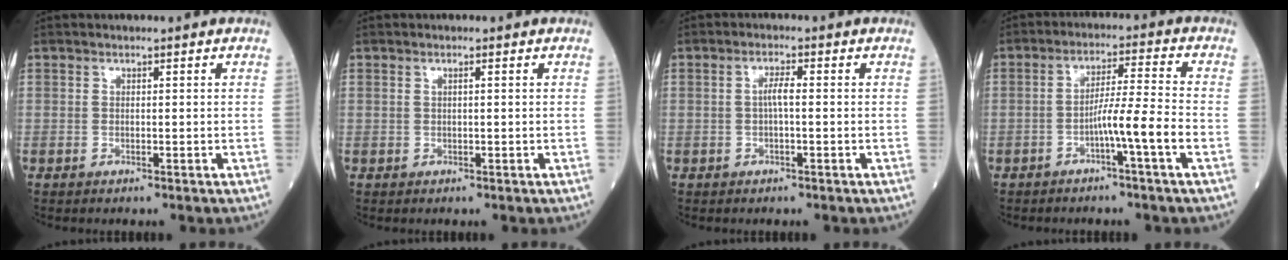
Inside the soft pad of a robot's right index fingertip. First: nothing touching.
{"total": 0.7, "force": [0.3, 0.0, 0.7], "torque": [-0.015, 0.002, 0.005]}
{"total": 2.2, "force": [-0.1, 0.3, 2.2], "torque": [-0.043, 0.003, -0.002]}
{"total": 6.5, "force": [-2.7, -1.3, 5.7], "torque": [-0.096, 0.007, -0.051]}